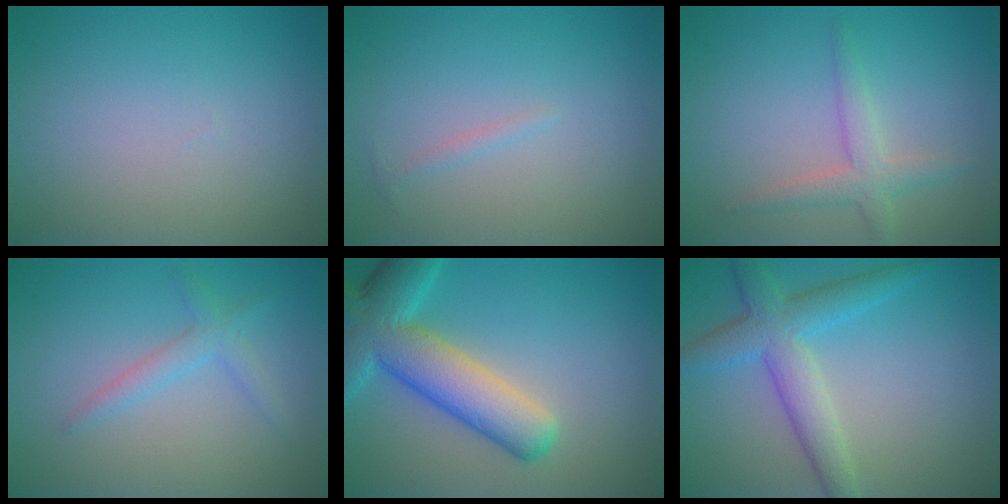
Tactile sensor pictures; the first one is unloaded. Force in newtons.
{"total": 0.7, "press": 0.7, "slide": 0.1}
{"total": 2.5, "press": 2.5, "slide": 0.2}
{"total": 2.0, "press": 2.0, "slide": 0.2}
{"total": 8.7, "press": 8.7, "slide": 0.5}
{"total": 4.9, "press": 4.8, "slide": 0.2}